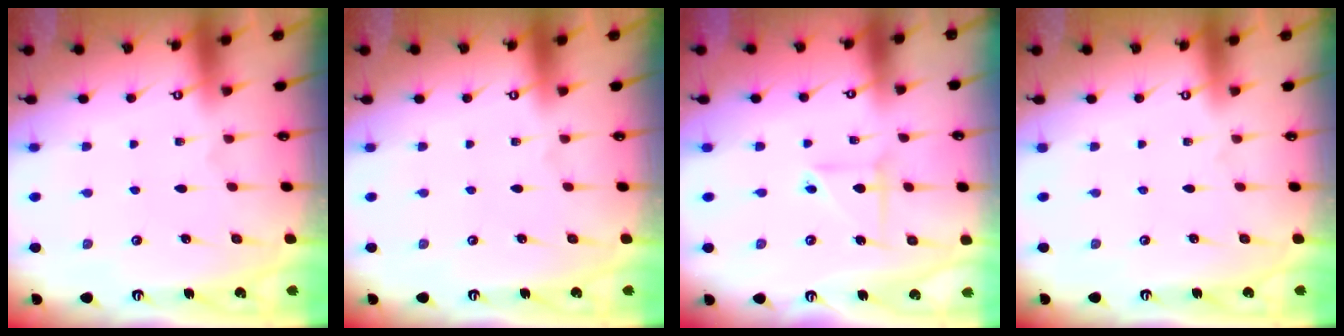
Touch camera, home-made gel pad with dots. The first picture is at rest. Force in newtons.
{"total": 0.0}
{"total": 3.9, "press": 3.6, "slide": 1.3}
{"total": 0.0}